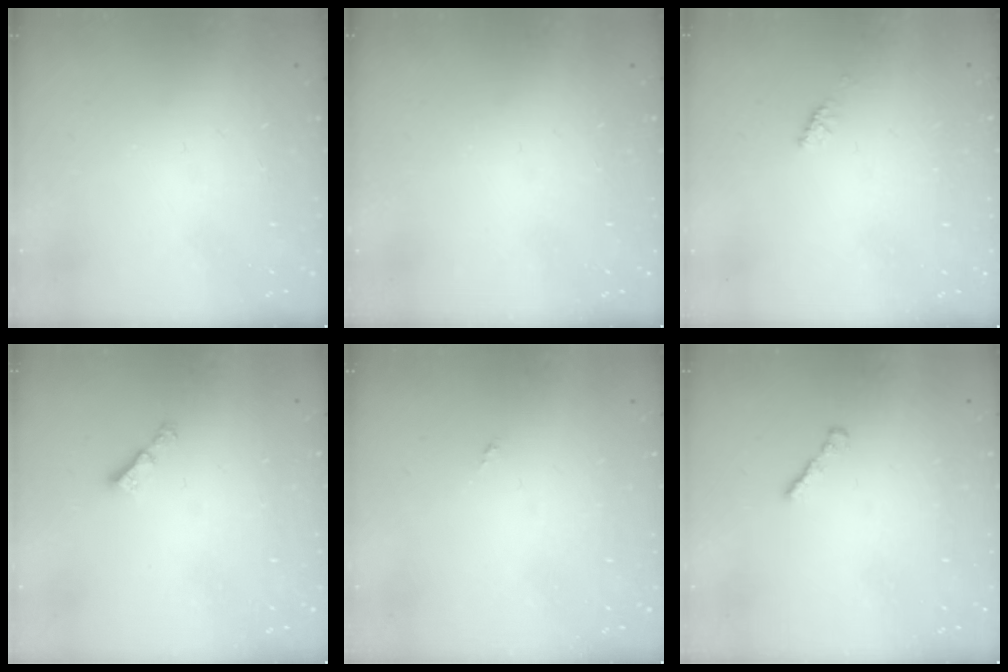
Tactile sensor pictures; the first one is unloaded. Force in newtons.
{"total": 0.0}
{"total": 2.4, "press": 2.3, "slide": 0.7}
{"total": 3.0, "press": 2.9, "slide": 0.5}
{"total": 0.0}
{"total": 1.6, "press": 1.5, "slide": 0.5}